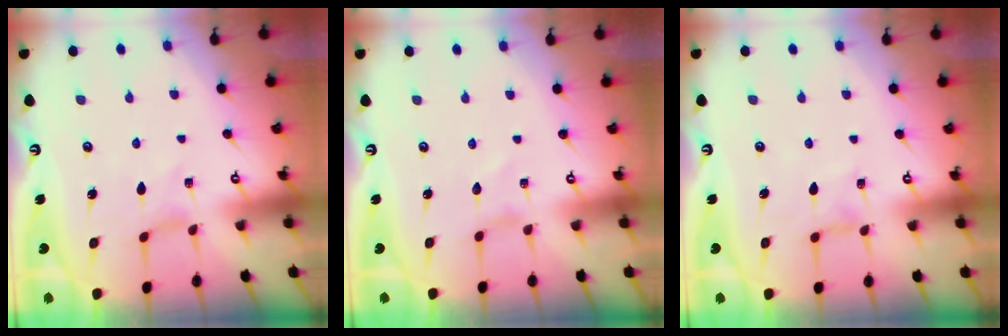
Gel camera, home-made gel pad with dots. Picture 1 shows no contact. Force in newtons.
{"total": 0.0}
{"total": 1.0, "press": 1.0, "slide": 0.1}